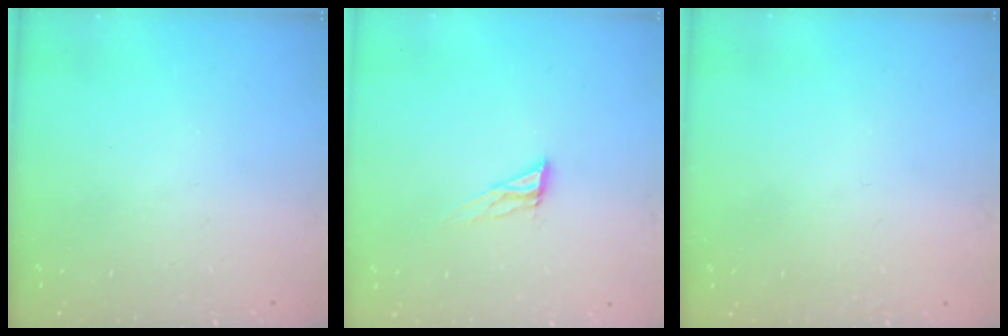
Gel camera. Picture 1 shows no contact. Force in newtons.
{"total": 6.9, "press": 6.8, "slide": 0.5}
{"total": 1.6, "press": 1.6, "slide": 0.1}